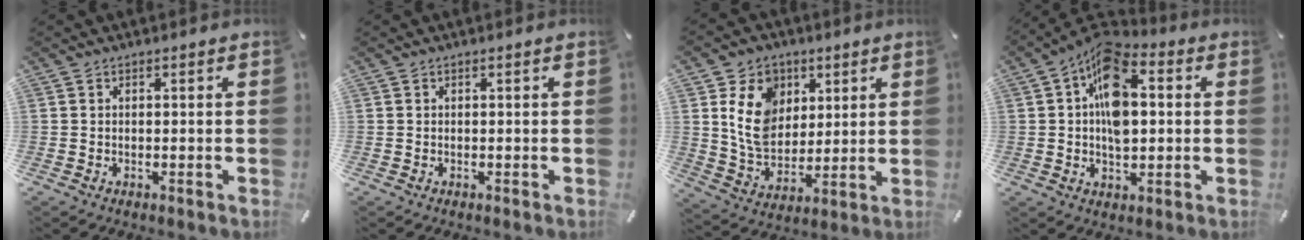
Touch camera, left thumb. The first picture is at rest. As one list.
[{"total": 0.0}, {"total": 12.7, "force": [3.9, 10.5, 6.0], "torque": [-0.116, -0.001, 0.077]}, {"total": 13.3, "force": [2.2, 8.1, 10.3], "torque": [-0.181, -0.007, 0.037]}]